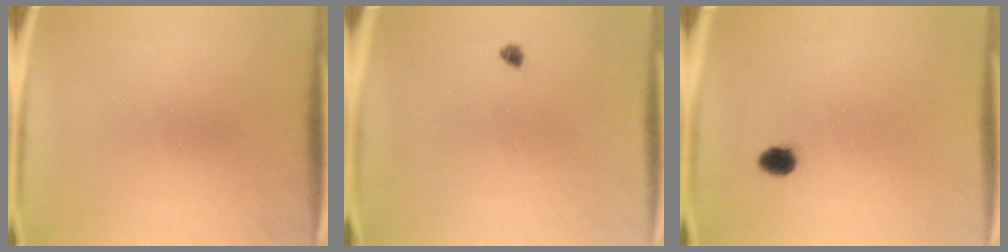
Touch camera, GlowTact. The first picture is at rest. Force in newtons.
{"total": 0.9}
{"total": 2.5}